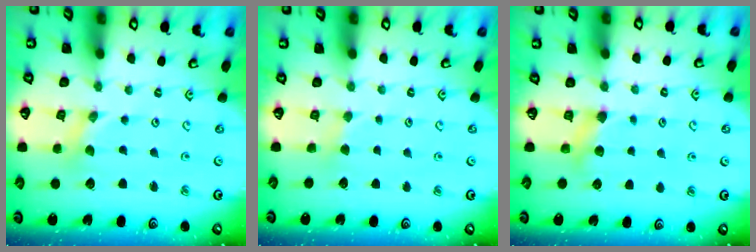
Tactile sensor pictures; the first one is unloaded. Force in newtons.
{"total": 2.3, "press": 2.3, "slide": 0.3}
{"total": 4.4, "press": 4.3, "slide": 0.8}